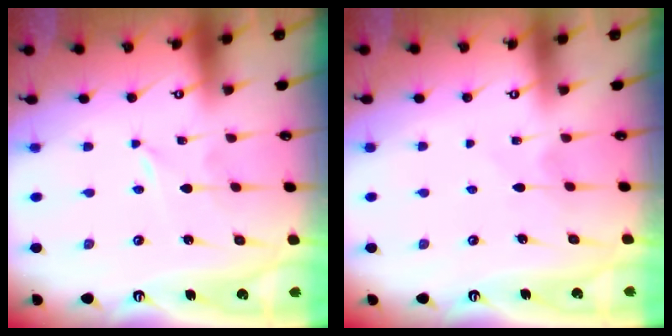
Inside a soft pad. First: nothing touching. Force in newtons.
{"total": 4.2, "press": 4.2, "slide": 0.4}